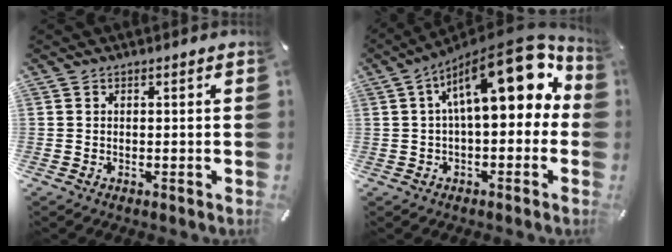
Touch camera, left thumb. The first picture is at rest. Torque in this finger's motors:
{"motor_torque": [2.12, 2.69, 1.59, -1.18, 0.66]}